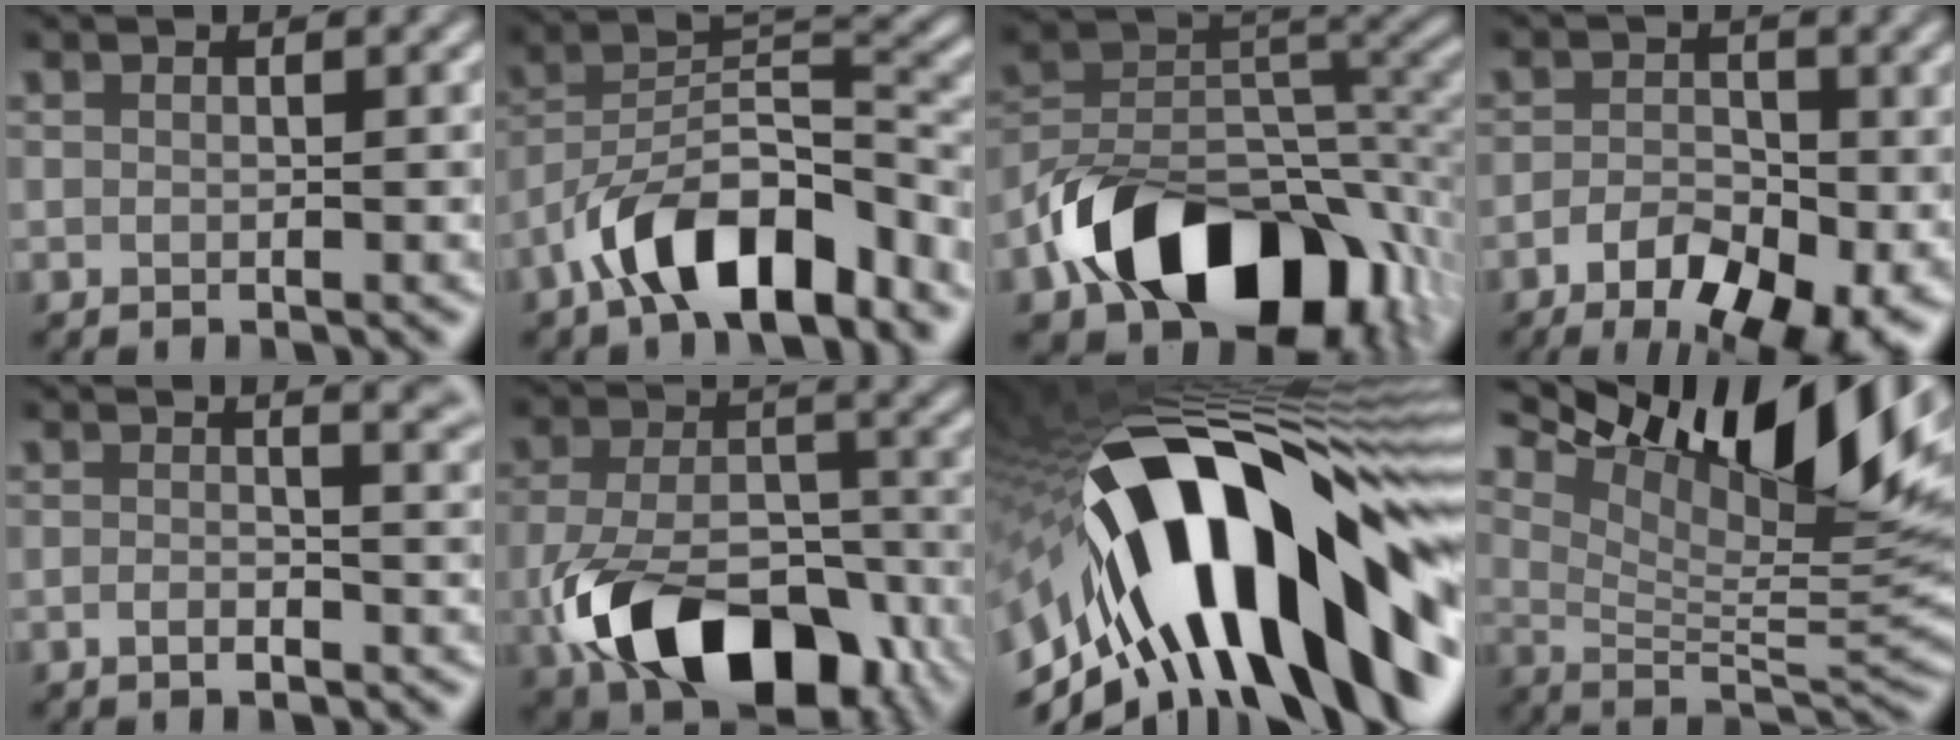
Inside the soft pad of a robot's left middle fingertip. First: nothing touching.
{"total": 9.5, "force": [-6.2, 3.6, 6.4], "torque": [-0.100, 0.011, -0.113]}
{"total": 12.9, "force": [-7.4, 7.8, 7.2], "torque": [-0.112, -0.002, -0.137]}
{"total": 8.5, "force": [-4.4, 3.8, 6.2], "torque": [-0.096, -0.013, -0.074]}
{"total": 4.4, "force": [1.1, 1.7, 3.9], "torque": [-0.031, 0.015, -0.004]}
{"total": 10.9, "force": [-5.2, 6.2, 7.3], "torque": [-0.146, -0.019, -0.079]}
{"total": 19.6, "force": [-4.0, 9.0, 16.9], "torque": [-0.265, 0.018, -0.072]}
{"total": 15.1, "force": [7.6, 4.9, 12.1], "torque": [-0.186, 0.010, 0.138]}